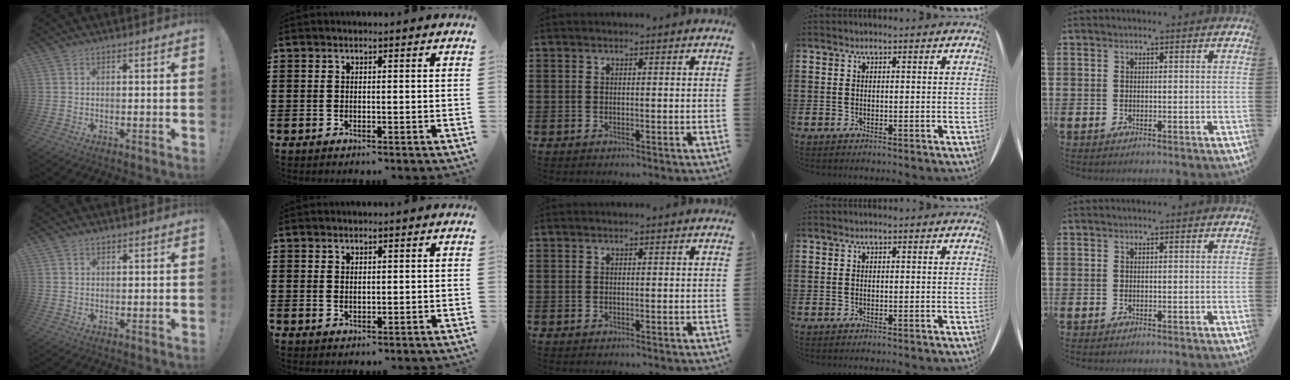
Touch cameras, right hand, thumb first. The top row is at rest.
{"thumb": {"total": 1.2, "force": [0.9, 0.7, 0.3], "torque": [-0.006, -0.001, 0.019]}, "index": {"total": 0.9, "force": [0.7, 0.5, 0.4], "torque": [-0.008, 0.003, 0.013]}}